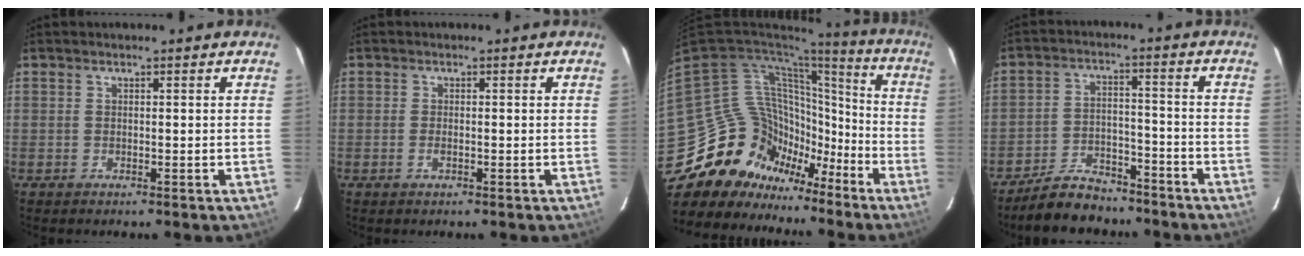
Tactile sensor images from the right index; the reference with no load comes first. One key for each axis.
{"total": 1.2, "fx": -0.5, "fy": 0.5, "fz": 1.0, "tx": -0.022, "ty": -0.001, "tz": -0.010}
{"total": 23.7, "fx": -16.1, "fy": 15.8, "fz": 7.4, "tx": -0.160, "ty": 0.043, "tz": -0.255}
{"total": 10.3, "fx": -8.8, "fy": 4.3, "fz": 3.0, "tx": -0.081, "ty": 0.017, "tz": -0.135}